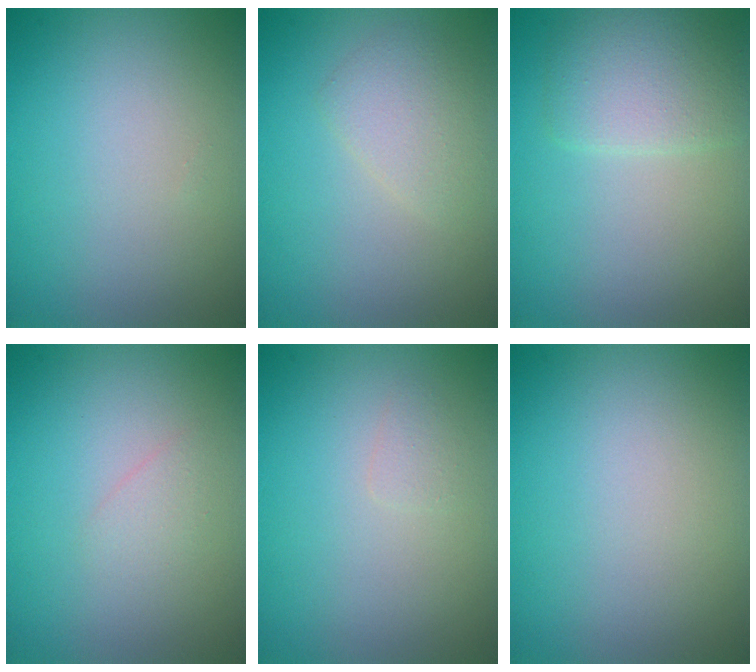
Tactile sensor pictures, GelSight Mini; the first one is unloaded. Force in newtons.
{"total": 2.1, "press": 2.1, "slide": 0.1}
{"total": 3.2, "press": 3.2, "slide": 0.1}
{"total": 1.0, "press": 1.0, "slide": 0.1}
{"total": 0.7, "press": 0.7, "slide": 0.1}
{"total": 0.0}